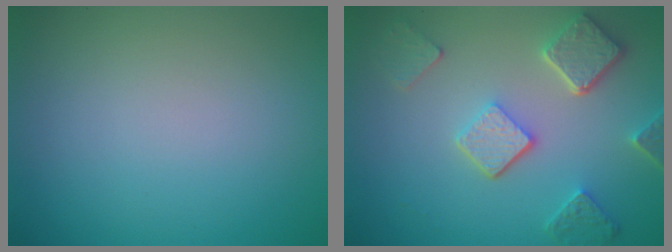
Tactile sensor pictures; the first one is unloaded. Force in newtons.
{"total": 5.1, "press": 3.9, "slide": 3.2}